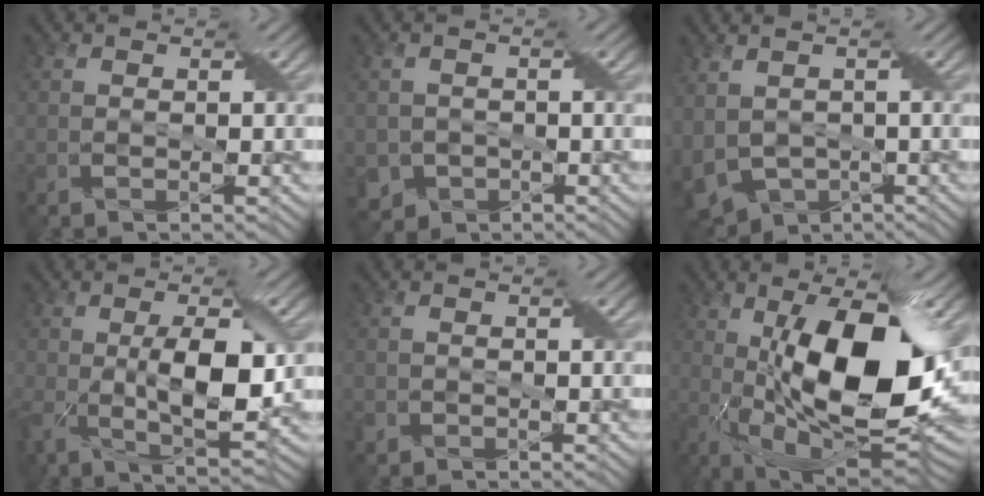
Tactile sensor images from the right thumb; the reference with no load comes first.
{"total": 3.8, "force": [-1.6, 3.3, 1.0], "torque": [-0.030, -0.006, -0.031]}
{"total": 7.4, "force": [-1.7, 4.7, 5.4], "torque": [-0.146, -0.022, -0.031]}
{"total": 9.1, "force": [-0.1, 3.8, 8.2], "torque": [-0.158, -0.010, 0.005]}
{"total": 1.1, "force": [-0.6, 1.0, 0.2], "torque": [-0.008, -0.004, -0.012]}
{"total": 17.7, "force": [1.3, 7.6, 15.9], "torque": [-0.246, -0.003, 0.017]}